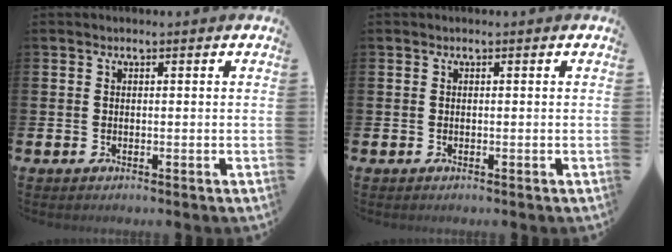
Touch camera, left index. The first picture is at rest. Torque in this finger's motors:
{"motor_torque": [0.00, 0.00, 0.00, 0.00]}